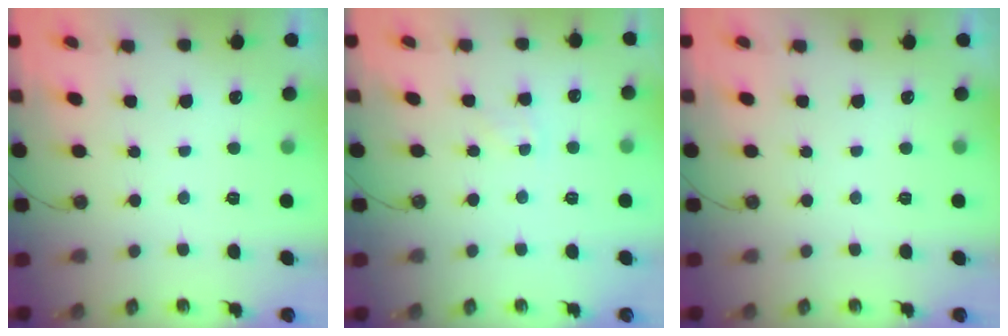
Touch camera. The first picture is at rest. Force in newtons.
{"total": 2.8, "press": 2.8, "slide": 0.4}
{"total": 0.0}